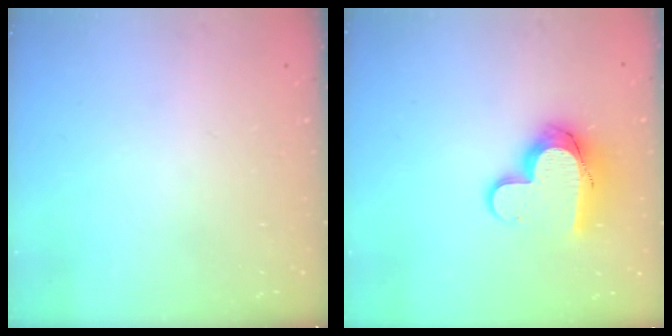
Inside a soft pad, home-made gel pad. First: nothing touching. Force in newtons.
{"total": 12.4, "press": 12.4, "slide": 0.6}